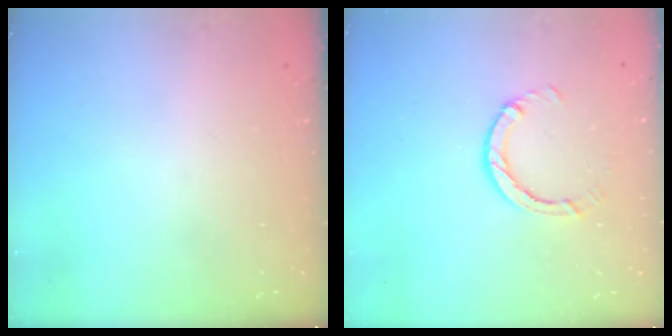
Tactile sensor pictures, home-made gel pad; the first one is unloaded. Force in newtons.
{"total": 2.9, "press": 2.9, "slide": 0.5}